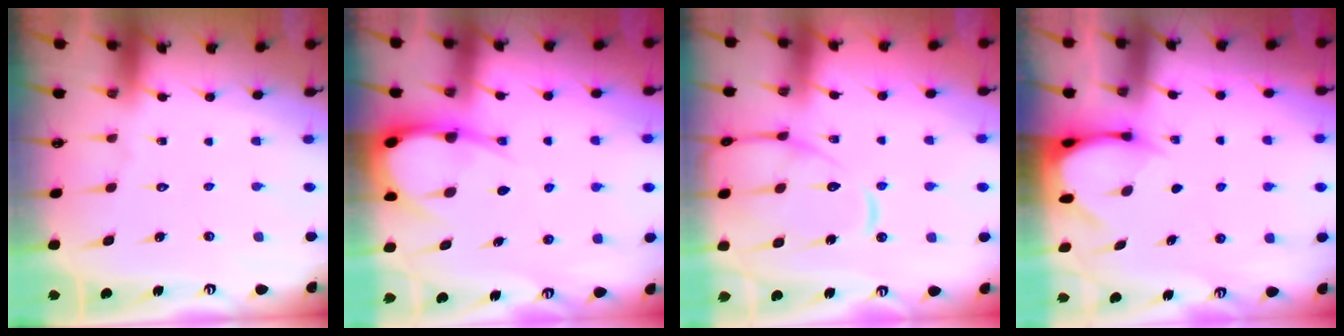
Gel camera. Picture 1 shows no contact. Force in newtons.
{"total": 8.0, "press": 8.0, "slide": 0.9}
{"total": 16.0, "press": 15.9, "slide": 1.5}
{"total": 3.2, "press": 3.2, "slide": 0.3}